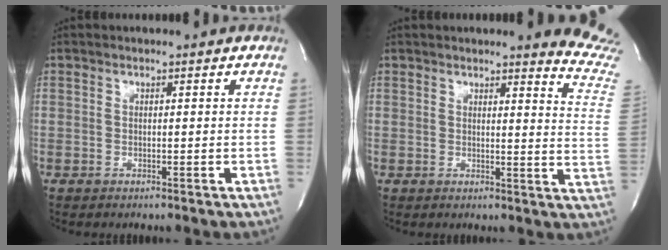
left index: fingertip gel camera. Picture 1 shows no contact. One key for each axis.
{"total": 10.0, "fx": 9.8, "fy": -0.7, "fz": 1.7, "tx": -0.001, "ty": -0.121, "tz": 0.069}